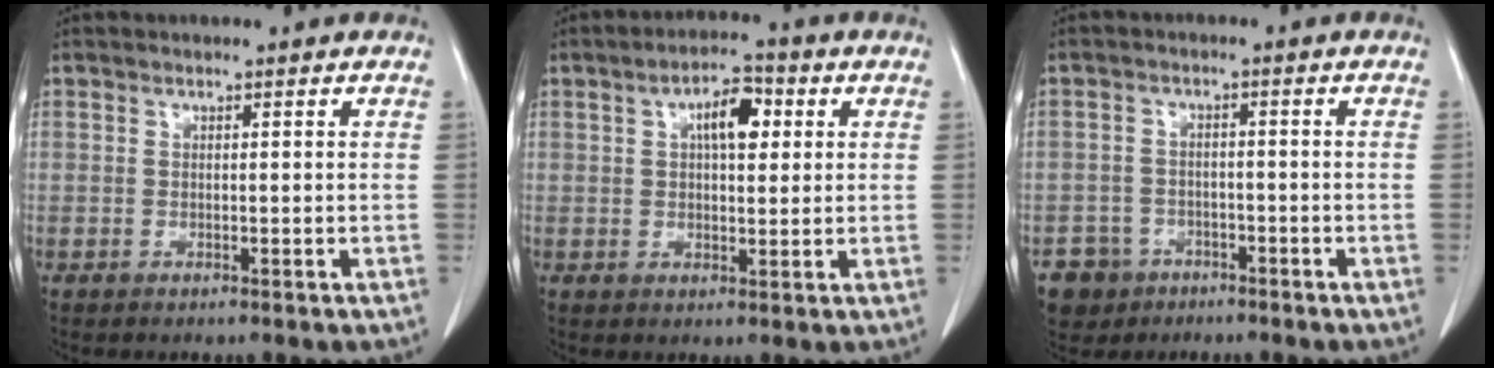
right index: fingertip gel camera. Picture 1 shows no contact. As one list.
[{"total": 6.2, "force": [1.8, 2.5, 5.4], "torque": [-0.087, 0.013, 0.028]}, {"total": 5.8, "force": [-3.7, 4.5, 0.3], "torque": [-0.005, 0.007, -0.061]}]